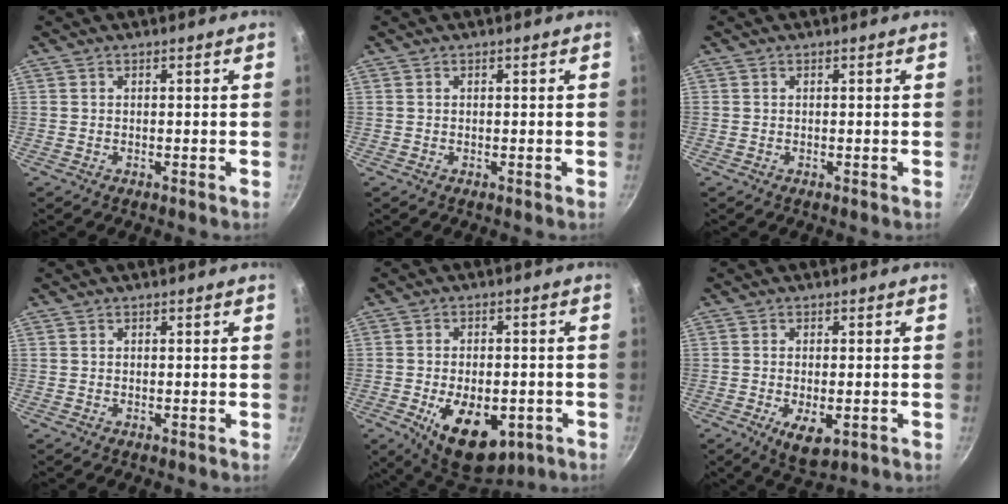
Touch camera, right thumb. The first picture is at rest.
{"total": 0.0}
{"total": 0.0}
{"total": 0.0}
{"total": 14.7, "force": [-5.3, 8.3, 11.0], "torque": [-0.140, 0.003, -0.063]}
{"total": 6.4, "force": [-2.2, 2.8, 5.3], "torque": [-0.082, -0.006, -0.025]}